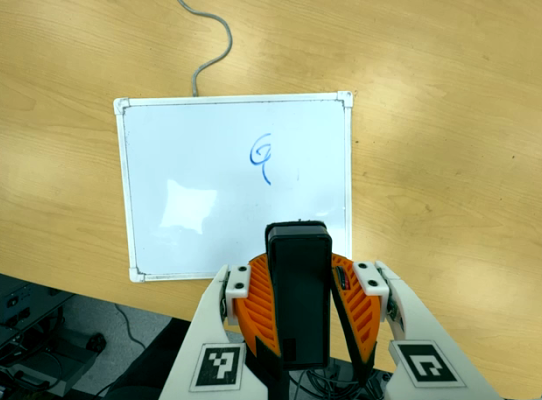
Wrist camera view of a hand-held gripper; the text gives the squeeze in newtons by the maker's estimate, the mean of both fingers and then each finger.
{"total": 9.8, "left": 9.4, "right": 10.1}